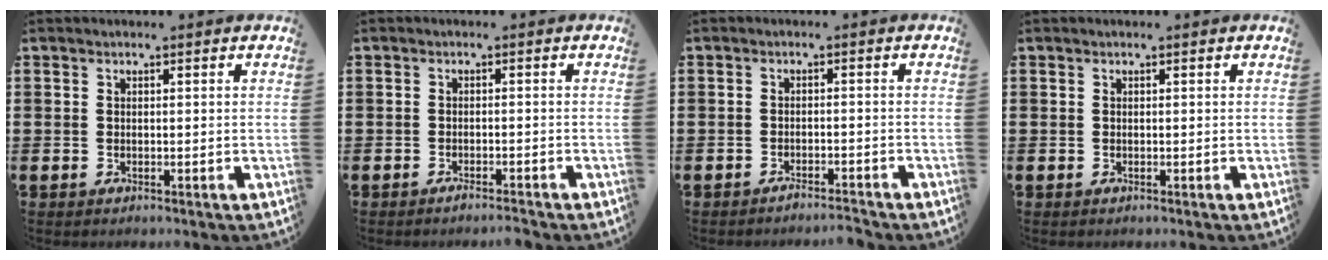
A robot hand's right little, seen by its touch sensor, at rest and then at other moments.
{"total": 1.2, "force": [-1.2, 0.0, 0.5], "torque": [-0.008, -0.001, -0.022]}
{"total": 1.8, "force": [-1.8, -0.1, 0.2], "torque": [-0.005, 0.003, -0.035]}
{"total": 0.0}